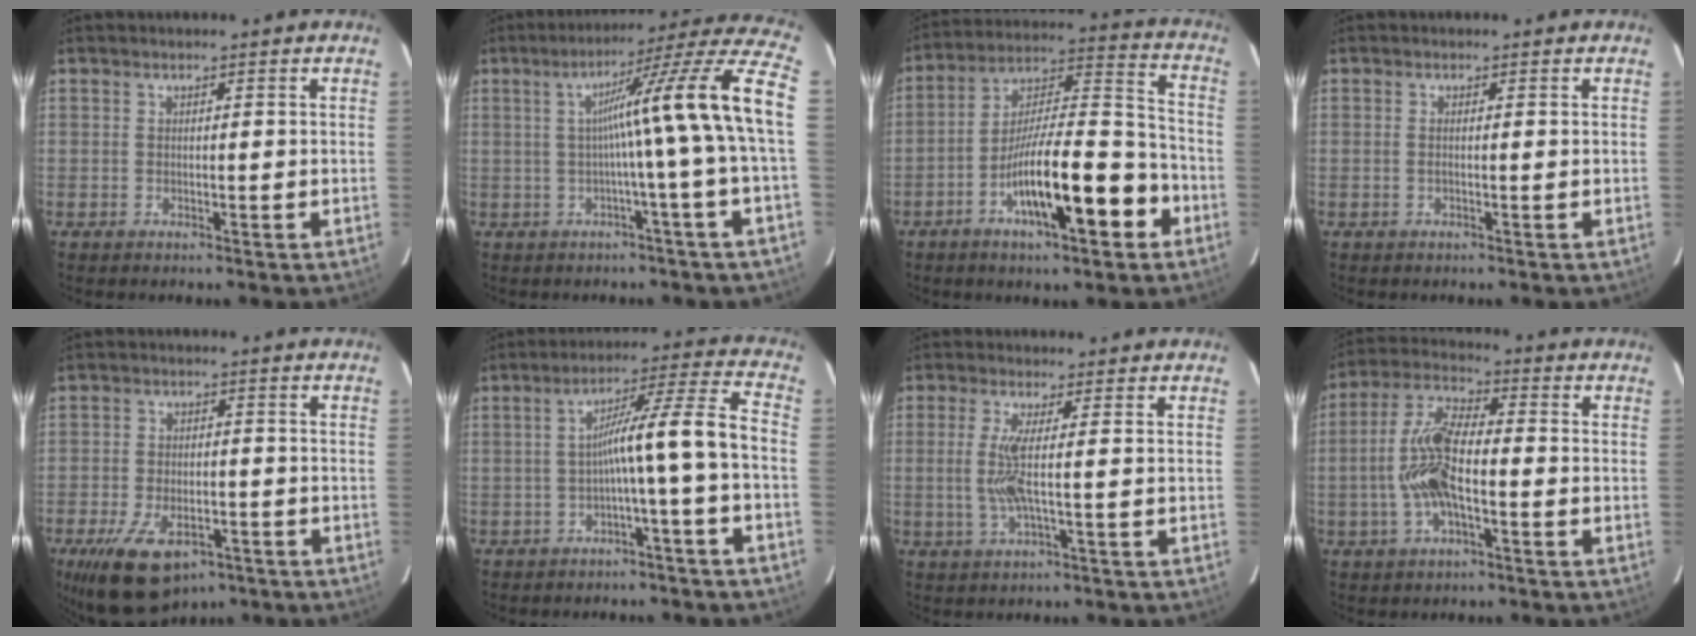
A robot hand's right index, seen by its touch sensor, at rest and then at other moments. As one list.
[{"total": 15.9, "force": [0.1, -2.3, 15.8], "torque": [-0.200, 0.025, -0.006]}, {"total": 16.9, "force": [-7.3, 3.2, 14.9], "torque": [-0.254, 0.007, -0.116]}, {"total": 0.7, "force": [-0.1, 0.0, 0.7], "torque": [-0.017, 0.000, -0.002]}, {"total": 11.8, "force": [-7.2, 5.7, 7.5], "torque": [-0.144, -0.010, -0.112]}, {"total": 9.3, "force": [-2.1, -1.3, 9.0], "torque": [-0.135, 0.035, -0.030]}, {"total": 4.5, "force": [0.0, 0.0, 4.5], "torque": [-0.099, -0.006, -0.001]}, {"total": 10.0, "force": [-2.0, 3.2, 9.3], "torque": [-0.205, 0.013, -0.039]}]